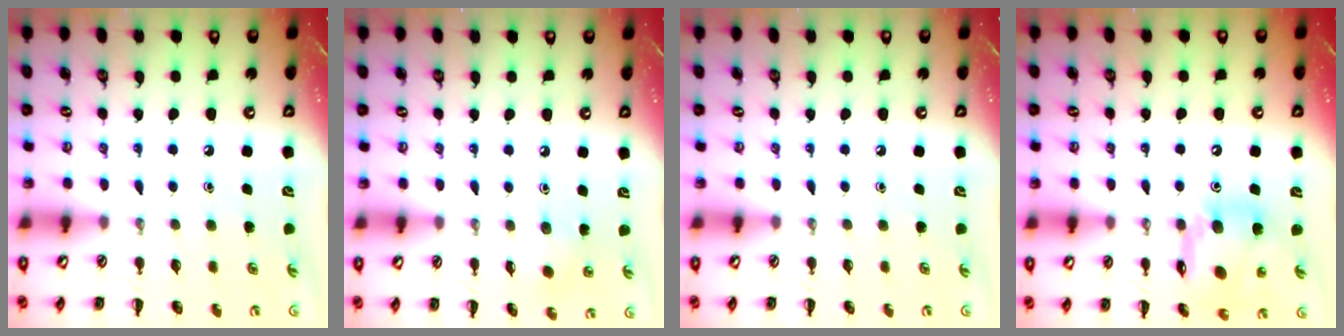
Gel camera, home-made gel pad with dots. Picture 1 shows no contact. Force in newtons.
{"total": 2.3, "press": 2.2, "slide": 0.8}
{"total": 0.0}
{"total": 13.2, "press": 12.7, "slide": 3.6}